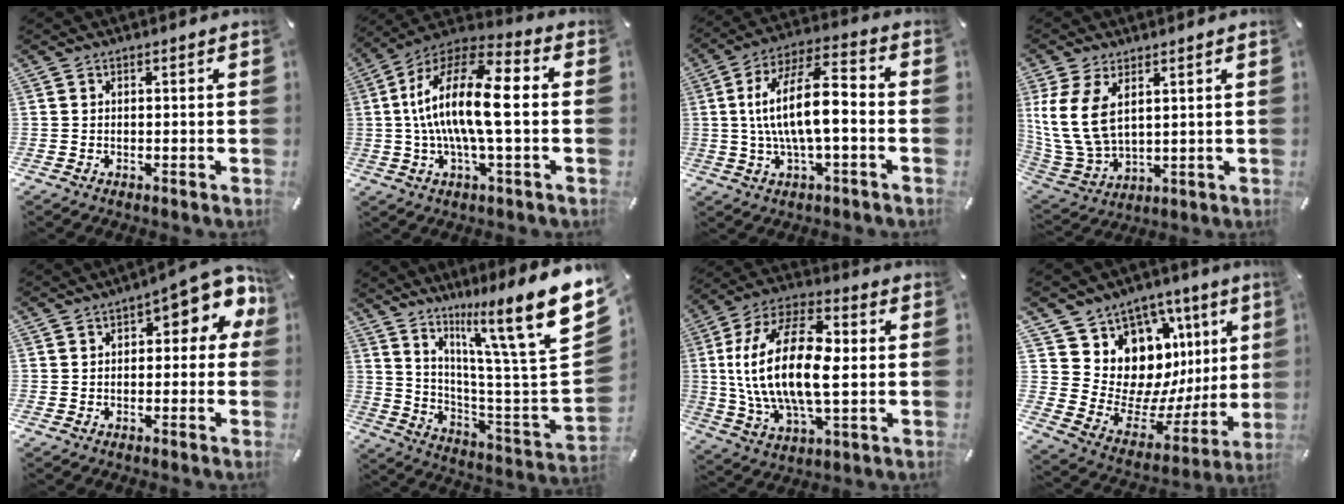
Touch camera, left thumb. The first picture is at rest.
{"total": 18.2, "force": [-0.3, 6.4, 17.1], "torque": [-0.345, 0.001, -0.012]}
{"total": 15.2, "force": [-0.7, 5.6, 14.1], "torque": [-0.265, 0.002, -0.018]}
{"total": 11.5, "force": [4.2, 7.3, 7.9], "torque": [-0.201, -0.018, 0.078]}
{"total": 8.5, "force": [3.4, 3.7, 6.9], "torque": [-0.089, -0.022, 0.053]}
{"total": 20.0, "force": [11.9, 2.7, 15.9], "torque": [-0.236, -0.098, 0.176]}
{"total": 21.4, "force": [0.8, 11.0, 18.3], "torque": [-0.387, 0.003, 0.011]}
{"total": 12.6, "force": [5.5, 10.8, 3.4], "torque": [-0.026, -0.097, 0.122]}